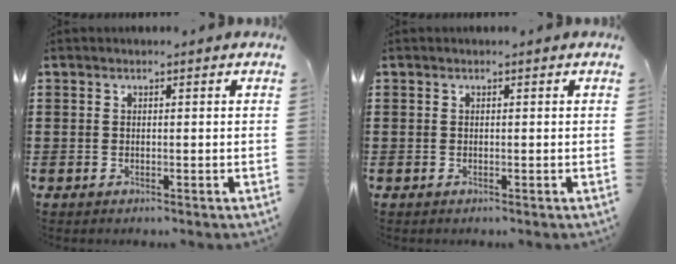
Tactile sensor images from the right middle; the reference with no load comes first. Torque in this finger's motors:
{"motor_torque": [-0.14, -0.69, 0.08, 0.01]}